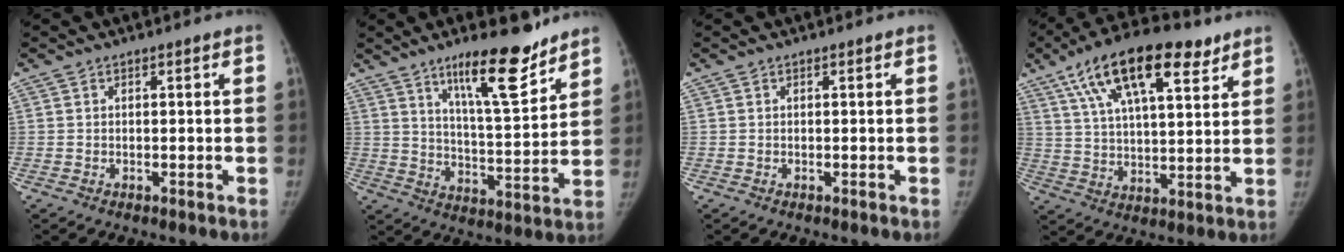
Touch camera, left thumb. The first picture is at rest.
{"total": 14.8, "force": [10.4, 3.4, 9.9], "torque": [-0.131, -0.076, 0.172]}
{"total": 0.0}
{"total": 19.9, "force": [11.0, 7.9, 14.6], "torque": [-0.228, -0.013, 0.187]}